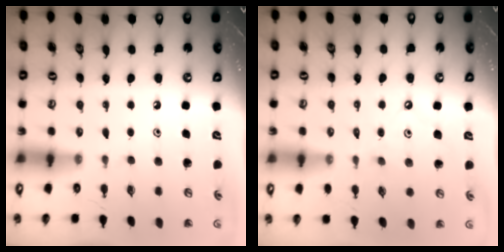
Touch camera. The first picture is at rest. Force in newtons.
{"total": 2.3, "press": 2.3, "slide": 0.2}